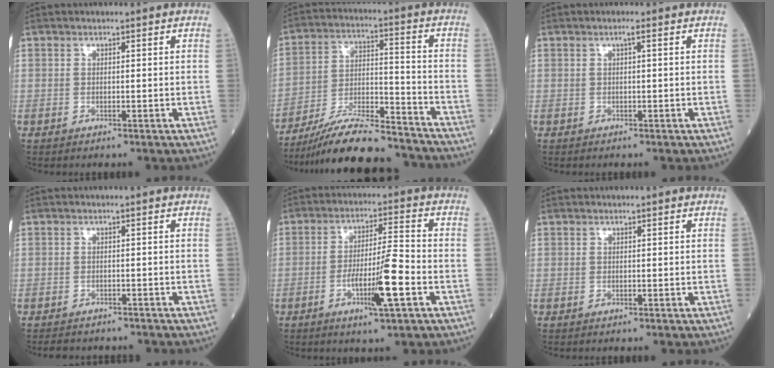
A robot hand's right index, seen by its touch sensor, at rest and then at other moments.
{"total": 16.9, "force": [-15.3, 1.7, 6.9], "torque": [-0.135, 0.008, -0.262]}
{"total": 0.7, "force": [0.2, -0.1, 0.7], "torque": [-0.013, 0.002, 0.004]}
{"total": 4.8, "force": [-4.3, 1.9, 1.1], "torque": [-0.016, -0.001, -0.056]}
{"total": 9.3, "force": [-3.3, 0.3, 8.7], "torque": [-0.155, -0.004, -0.058]}
{"total": 0.0}